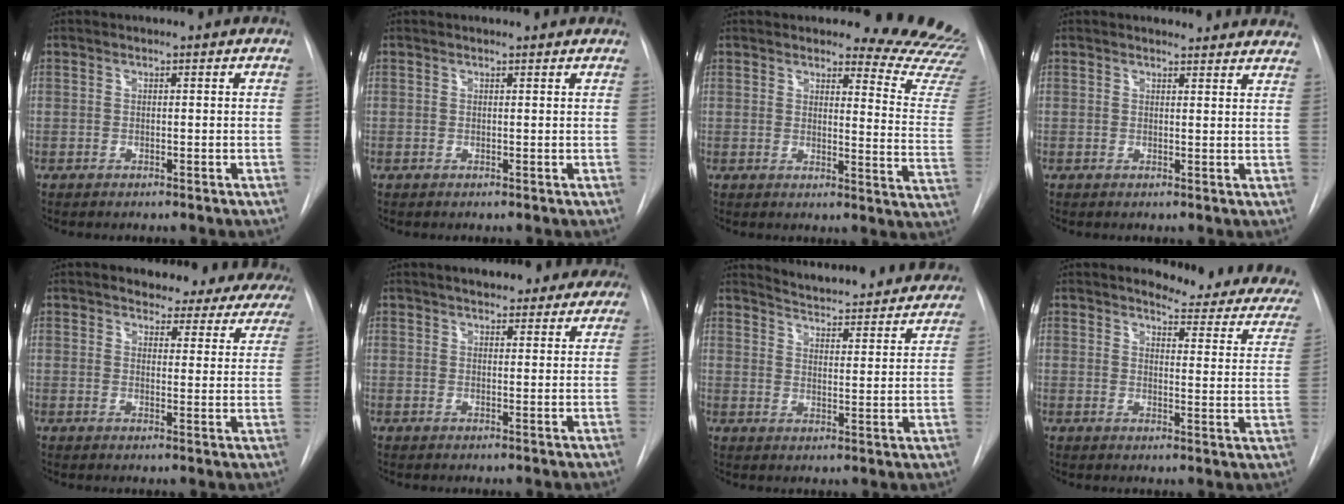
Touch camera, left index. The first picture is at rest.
{"total": 2.5, "force": [2.4, 0.5, 0.5], "torque": [-0.012, 0.010, 0.020]}
{"total": 15.1, "force": [14.8, 0.7, 2.5], "torque": [-0.002, -0.155, 0.134]}
{"total": 13.0, "force": [12.5, 2.5, 2.5], "torque": [-0.003, -0.020, 0.119]}
{"total": 14.7, "force": [13.4, 5.2, 3.2], "torque": [-0.010, -0.033, 0.130]}
{"total": 11.9, "force": [10.0, 4.5, 4.6], "torque": [-0.035, 0.018, 0.116]}
{"total": 22.4, "force": [21.3, 3.5, 6.1], "torque": [-0.081, -0.060, 0.255]}
{"total": 14.7, "force": [13.2, 3.6, 5.3], "torque": [-0.032, -0.063, 0.123]}